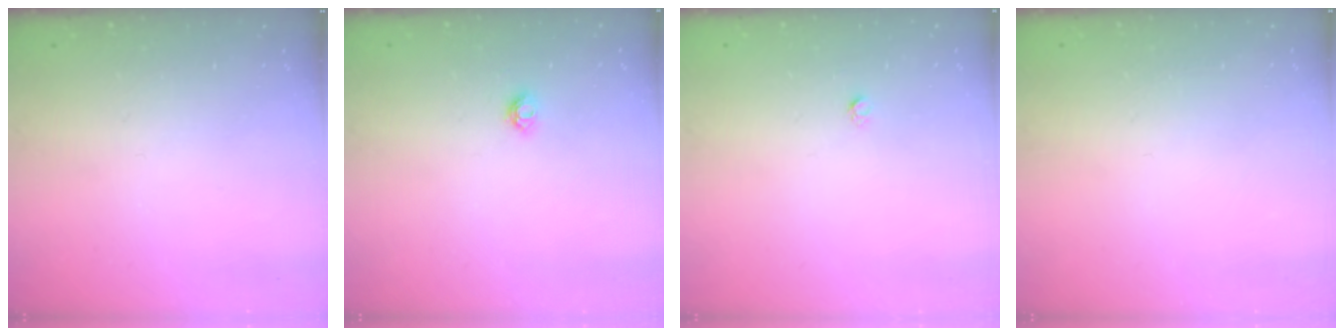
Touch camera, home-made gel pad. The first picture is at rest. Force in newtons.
{"total": 3.6, "press": 3.5, "slide": 0.3}
{"total": 1.6, "press": 1.5, "slide": 0.1}
{"total": 0.9, "press": 0.9, "slide": 0.1}